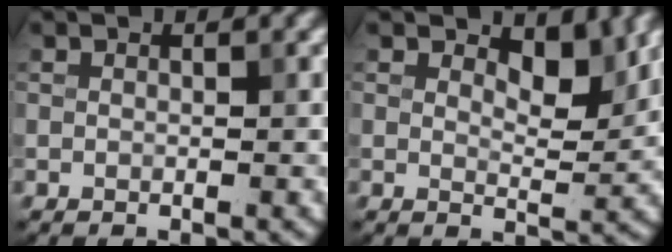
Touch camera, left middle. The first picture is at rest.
{"total": 3.1, "force": [2.1, 1.2, 1.9], "torque": [-0.029, -0.008, 0.027]}